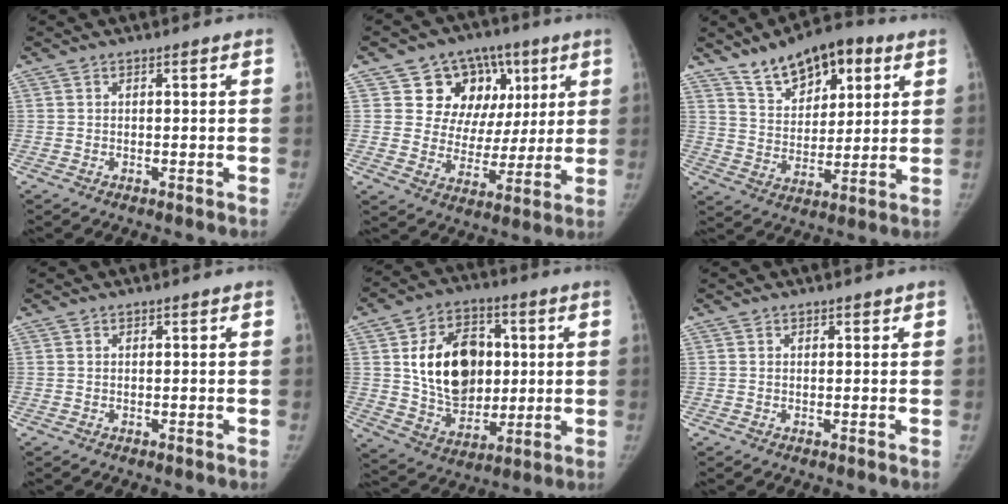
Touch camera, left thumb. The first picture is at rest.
{"total": 15.4, "force": [6.0, 12.5, 6.7], "torque": [-0.042, -0.002, 0.099]}
{"total": 14.6, "force": [8.4, 7.8, 9.0], "torque": [-0.100, -0.032, 0.141]}
{"total": 0.0}
{"total": 18.7, "force": [2.9, 13.3, 12.8], "torque": [-0.162, -0.007, 0.057]}
{"total": 0.9, "force": [0.7, 0.5, 0.1], "torque": [0.009, -0.004, 0.007]}